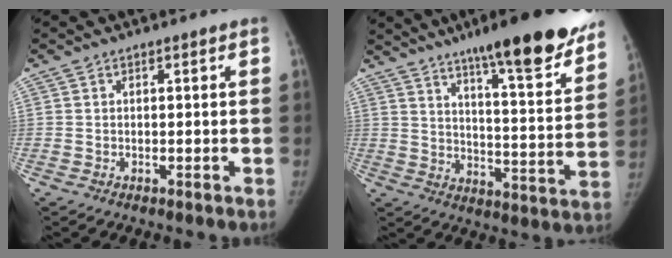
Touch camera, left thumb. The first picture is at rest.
{"total": 23.8, "force": [17.1, 3.7, 16.1], "torque": [-0.205, -0.075, 0.243]}